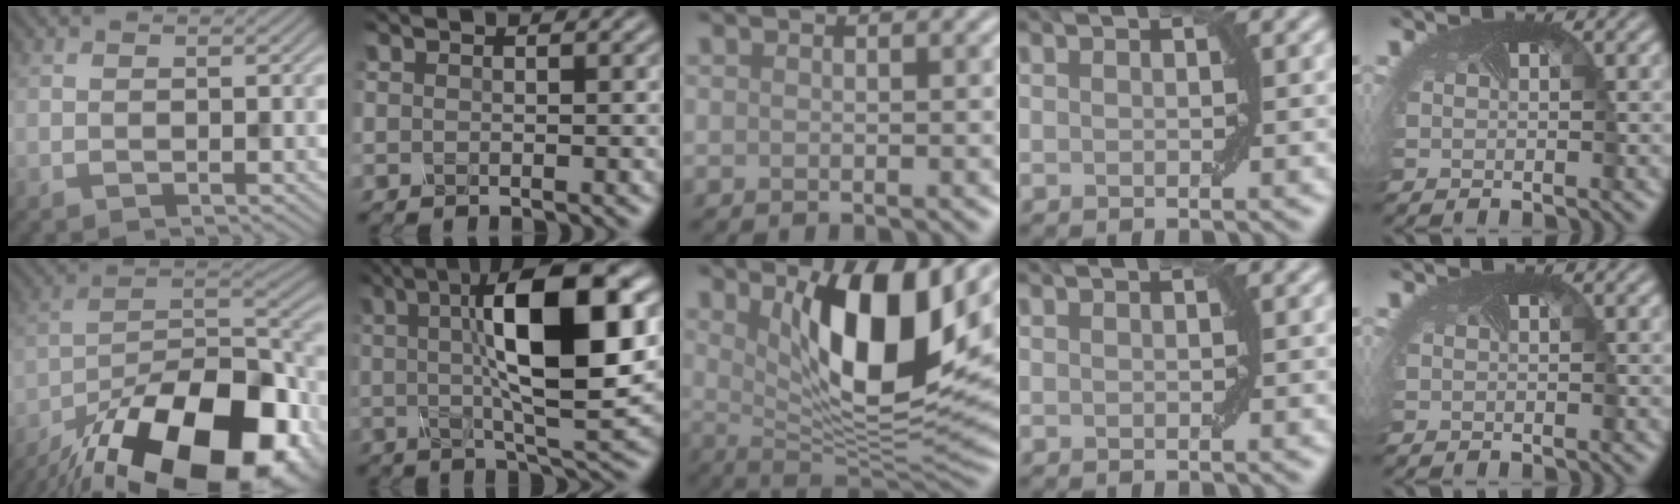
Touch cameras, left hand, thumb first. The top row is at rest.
{"thumb": {"total": 22.0, "force": [-15.4, 9.0, 12.9], "torque": [-0.184, -0.038, -0.232]}, "index": {"total": 12.9, "force": [2.5, 3.4, 12.2], "torque": [-0.175, 0.012, 0.038]}, "middle": {"total": 11.2, "force": [3.7, 3.7, 9.9], "torque": [-0.155, -0.020, 0.068]}}